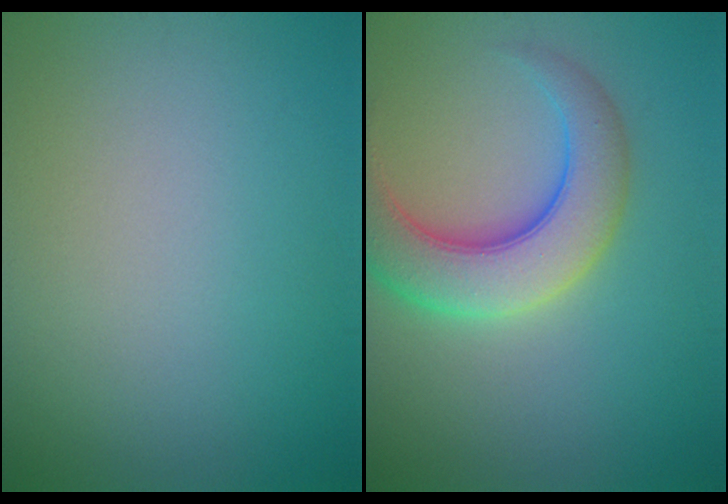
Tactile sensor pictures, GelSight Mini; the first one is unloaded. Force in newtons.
{"total": 6.9, "press": 6.9, "slide": 0.3}